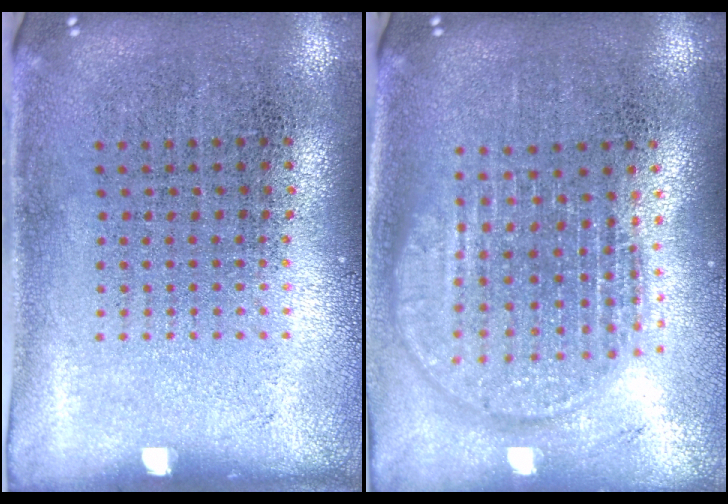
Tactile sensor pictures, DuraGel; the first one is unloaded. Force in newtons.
{"total": 1.8, "press": 1.5, "slide": 0.9}